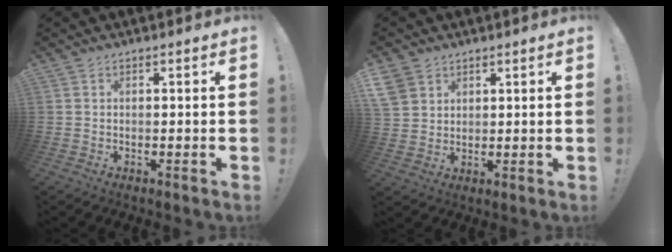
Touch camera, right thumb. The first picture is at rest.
{"total": 6.3, "force": [3.7, 4.9, 1.7], "torque": [-0.025, -0.021, 0.076]}